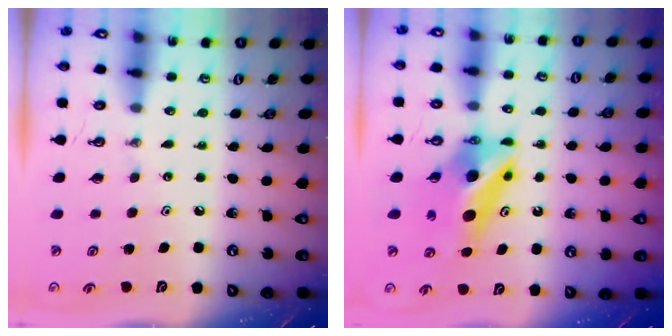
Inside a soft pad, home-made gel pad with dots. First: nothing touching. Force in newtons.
{"total": 11.6, "press": 11.5, "slide": 1.2}